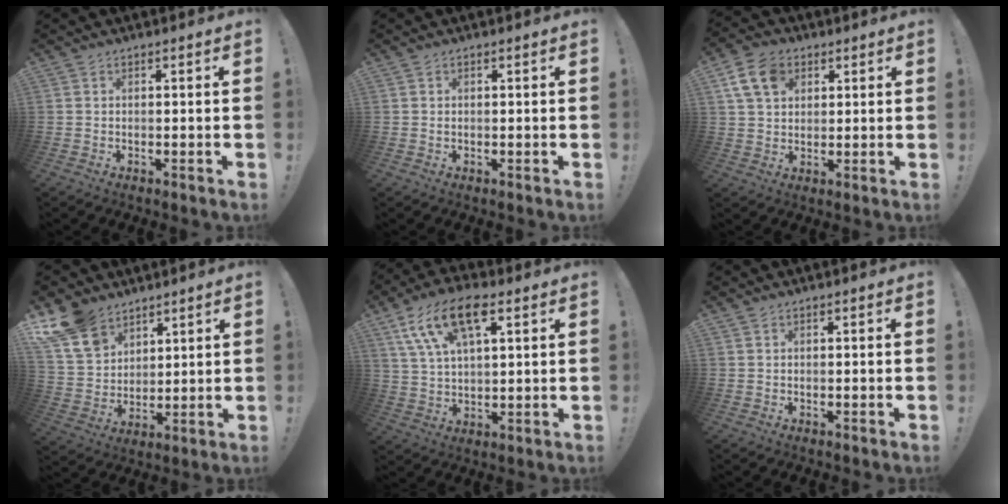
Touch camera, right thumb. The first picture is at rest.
{"total": 0.0}
{"total": 10.7, "force": [4.6, 7.6, 5.9], "torque": [-0.100, -0.008, 0.089]}
{"total": 13.8, "force": [9.6, 8.5, 5.1], "torque": [-0.103, -0.052, 0.191]}
{"total": 14.6, "force": [7.3, 6.8, 10.7], "torque": [-0.201, -0.014, 0.131]}
{"total": 0.0}